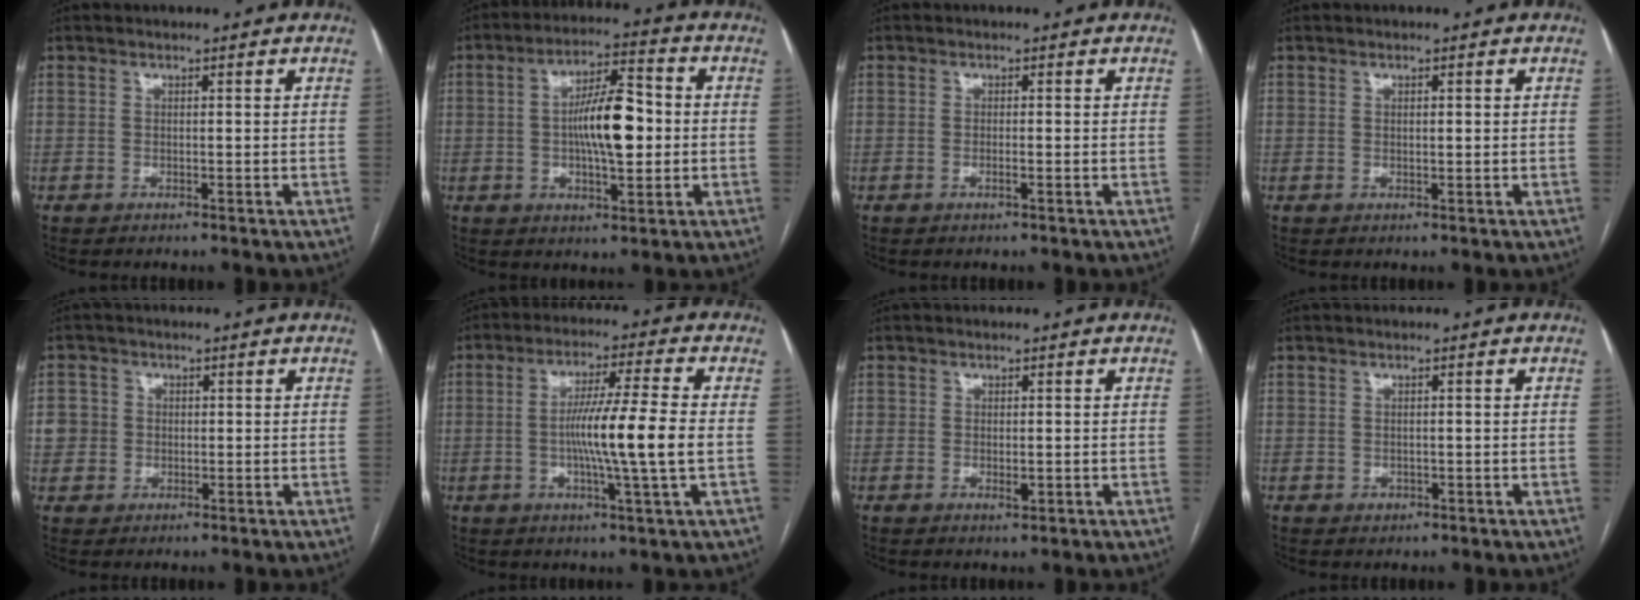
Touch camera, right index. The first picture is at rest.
{"total": 10.7, "force": [-0.2, 3.2, 10.2], "torque": [-0.177, 0.018, -0.003]}
{"total": 1.0, "force": [-0.5, 0.0, 0.9], "torque": [-0.020, 0.000, -0.008]}
{"total": 1.0, "force": [0.2, 0.4, 0.9], "torque": [-0.017, 0.000, 0.005]}
{"total": 4.5, "force": [0.2, 4.4, 0.9], "torque": [-0.014, 0.013, 0.005]}
{"total": 11.0, "force": [-1.0, -1.0, 10.9], "torque": [-0.192, -0.006, -0.021]}
{"total": 1.5, "force": [-0.3, 0.8, 1.2], "torque": [-0.017, -0.002, -0.002]}
{"total": 1.1, "force": [-0.3, 0.9, 0.4], "torque": [-0.006, 0.002, 0.000]}